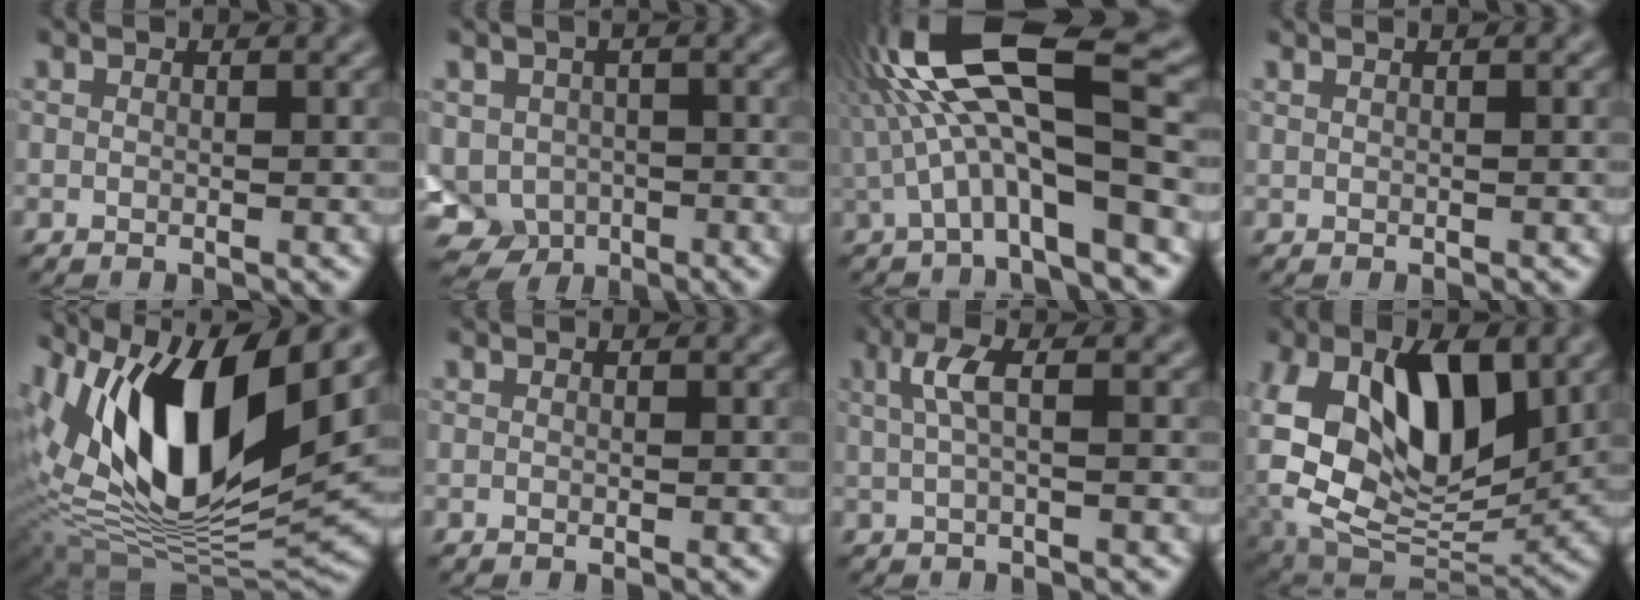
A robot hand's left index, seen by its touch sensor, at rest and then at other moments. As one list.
[{"total": 5.3, "force": [-1.9, 4.3, 2.6], "torque": [-0.048, -0.020, -0.023]}, {"total": 11.8, "force": [0.6, 3.3, 11.3], "torque": [-0.208, 0.030, 0.006]}, {"total": 1.6, "force": [0.9, 0.8, 1.1], "torque": [-0.004, -0.004, -0.001]}, {"total": 14.2, "force": [4.7, 6.0, 12.0], "torque": [-0.230, -0.001, 0.082]}, {"total": 0.0}, {"total": 2.6, "force": [0.5, 0.6, 2.4], "torque": [-0.049, 0.006, 0.011]}, {"total": 14.1, "force": [1.7, 8.6, 11.1], "torque": [-0.206, -0.019, 0.032]}]